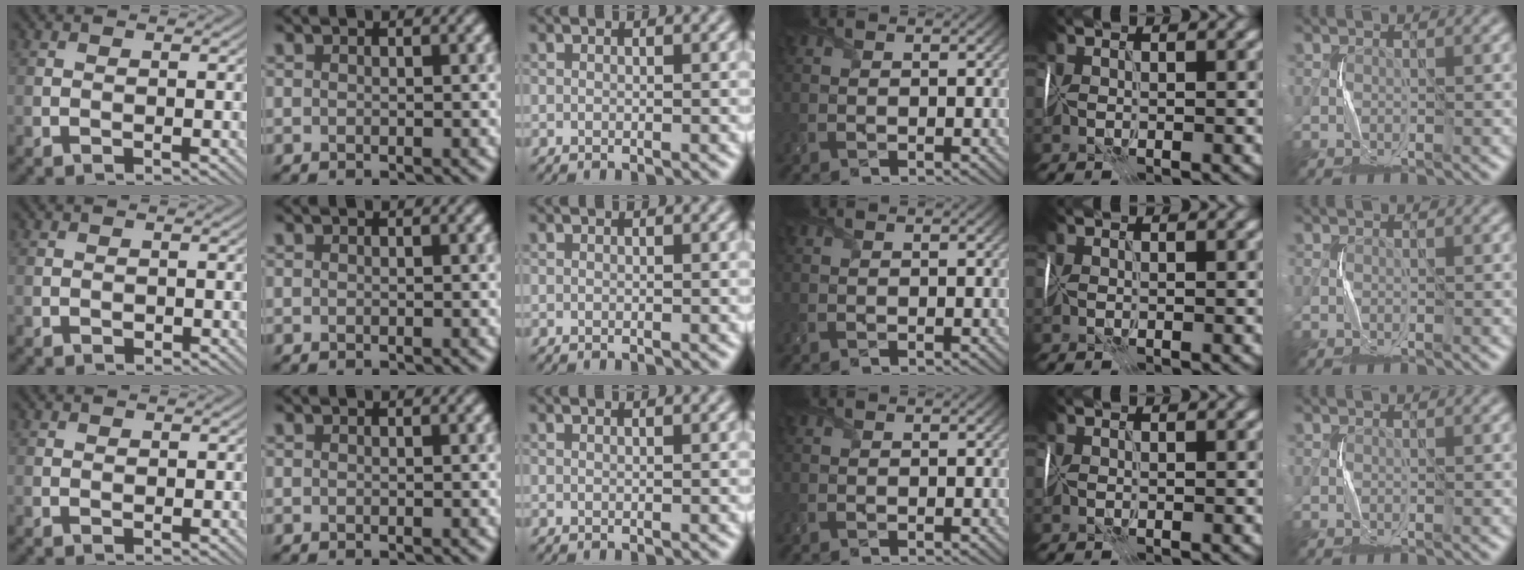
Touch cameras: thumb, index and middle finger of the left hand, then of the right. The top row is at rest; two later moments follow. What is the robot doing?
{"motion": "wrap", "object": "cellophane"}